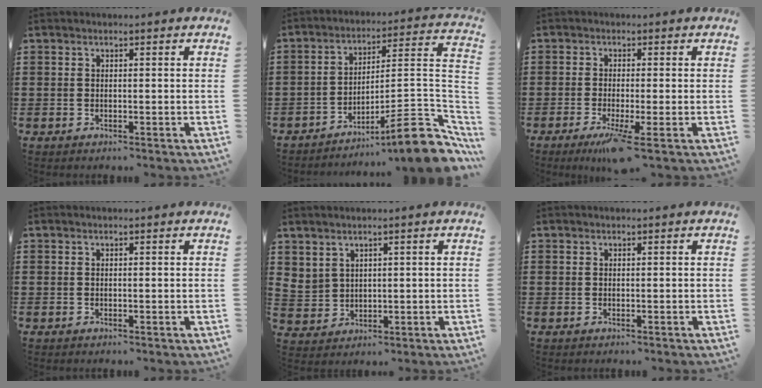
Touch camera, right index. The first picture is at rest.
{"total": 11.2, "force": [-7.2, 1.4, 8.4], "torque": [-0.117, 0.007, -0.131]}
{"total": 4.2, "force": [-1.9, 0.0, 3.7], "torque": [-0.068, -0.016, -0.029]}
{"total": 0.0}
{"total": 2.7, "force": [2.0, 1.8, 0.4], "torque": [-0.018, 0.003, 0.040]}
{"total": 0.0}